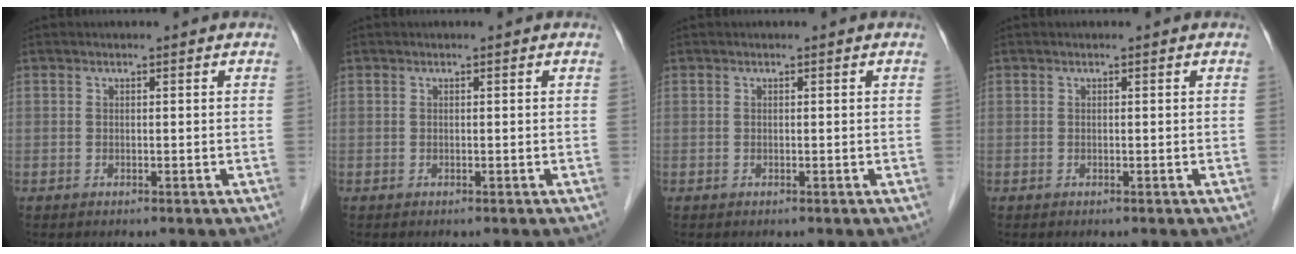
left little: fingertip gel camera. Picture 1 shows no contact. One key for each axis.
{"total": 0.0}
{"total": 0.0}
{"total": 0.0}